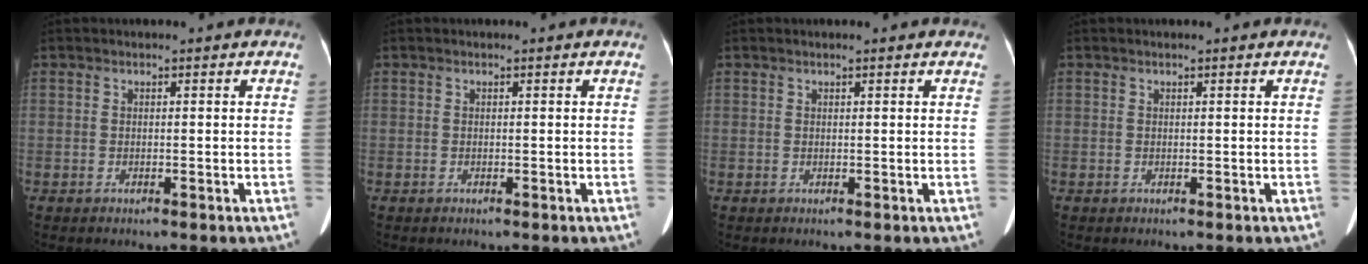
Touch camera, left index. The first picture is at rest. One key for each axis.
{"total": 0.0}
{"total": 2.0, "fx": 1.7, "fy": 0.4, "fz": 1.0, "tx": -0.013, "ty": 0.016, "tz": 0.016}
{"total": 0.6, "fx": 0.6, "fy": 0.2, "fz": 0.2, "tx": -0.008, "ty": 0.015, "tz": 0.002}